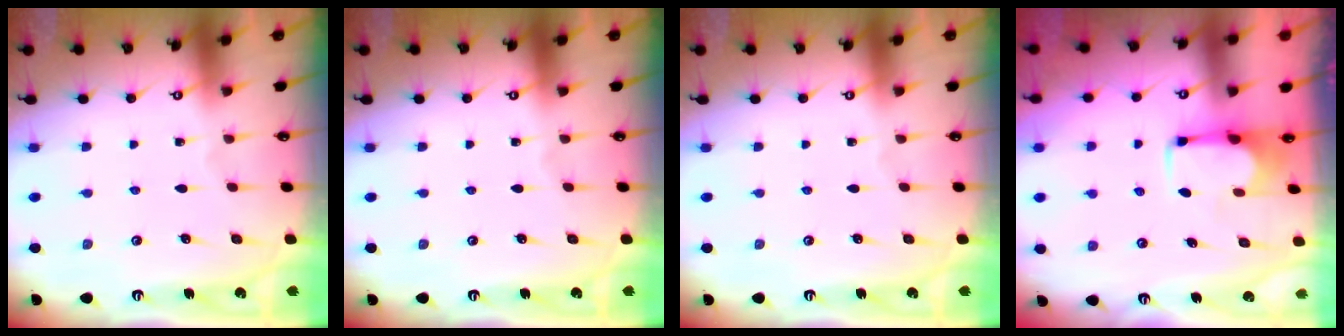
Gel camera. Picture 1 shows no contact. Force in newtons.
{"total": 0.0}
{"total": 0.0}
{"total": 2.0, "press": 1.8, "slide": 0.8}